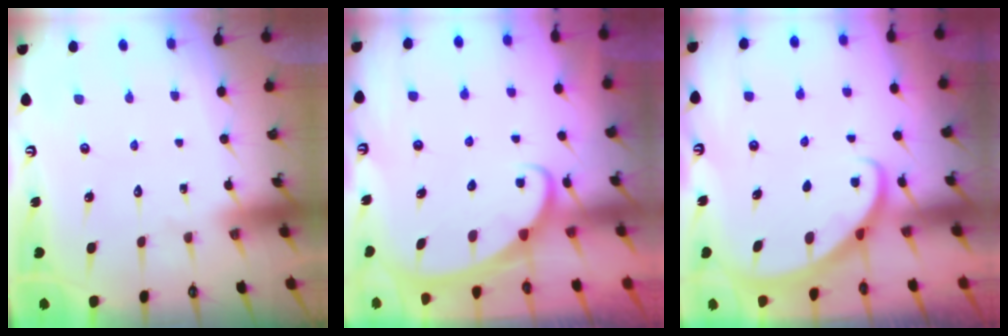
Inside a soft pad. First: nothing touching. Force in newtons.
{"total": 2.6, "press": 2.6, "slide": 0.4}
{"total": 2.6, "press": 2.6, "slide": 0.1}